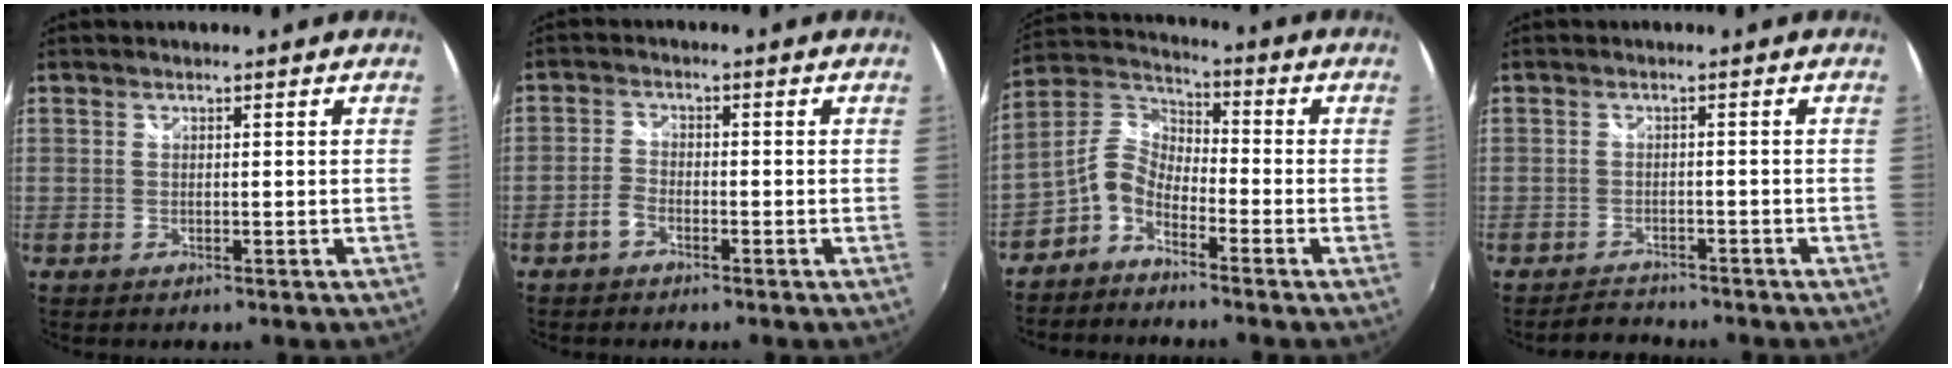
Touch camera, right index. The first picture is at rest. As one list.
[{"total": 2.5, "force": [-1.8, 1.3, 1.3], "torque": [-0.036, 0.006, -0.038]}, {"total": 6.6, "force": [-4.0, 3.7, 3.8], "torque": [-0.087, 0.021, -0.092]}, {"total": 3.4, "force": [-3.1, 1.3, 0.0], "torque": [-0.014, 0.007, -0.053]}]